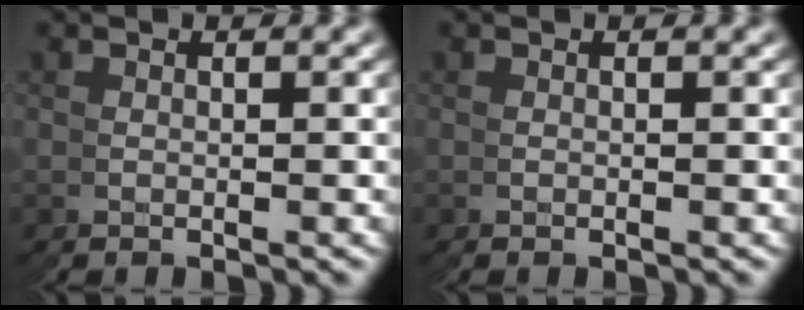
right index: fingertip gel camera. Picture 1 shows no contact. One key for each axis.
{"total": 0.0}